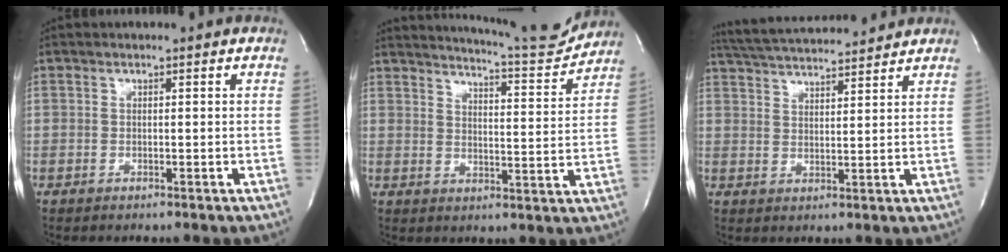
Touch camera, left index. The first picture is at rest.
{"total": 11.9, "force": [11.7, -0.3, 2.5], "torque": [-0.041, -0.035, 0.152]}
{"total": 13.6, "force": [12.7, 1.2, 4.7], "torque": [-0.093, 0.027, 0.197]}